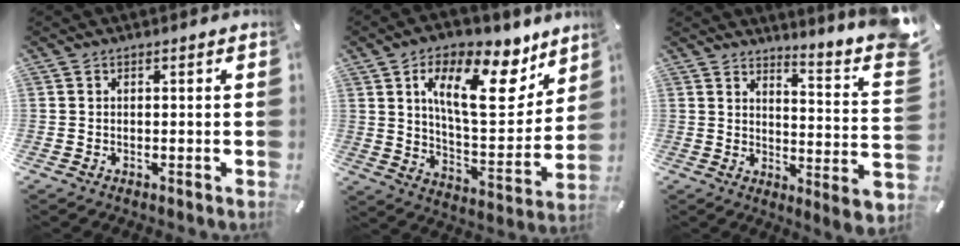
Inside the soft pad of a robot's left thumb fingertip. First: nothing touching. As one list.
[{"total": 19.8, "force": [10.4, 9.4, 14.1], "torque": [-0.217, -0.061, 0.169]}, {"total": 8.5, "force": [3.5, -1.3, 7.7], "torque": [-0.116, -0.073, 0.046]}]